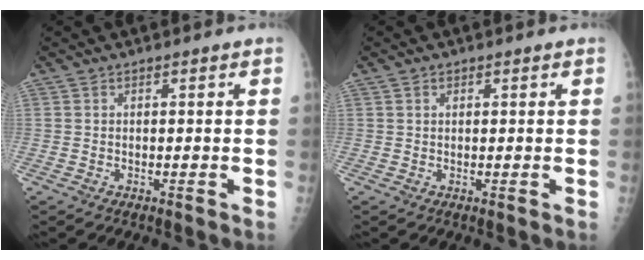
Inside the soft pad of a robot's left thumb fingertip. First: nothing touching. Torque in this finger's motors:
{"motor_torque": [0.01, -0.08, -0.11, -0.11, 0.02]}